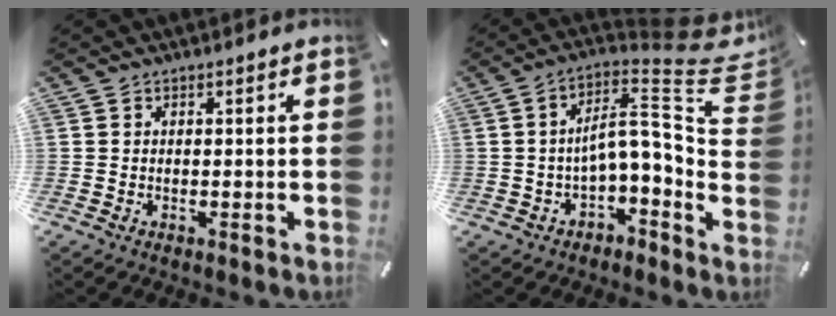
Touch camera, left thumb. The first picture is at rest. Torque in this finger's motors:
{"motor_torque": [0.86, 0.96, 0.56, 0.00, 0.17]}